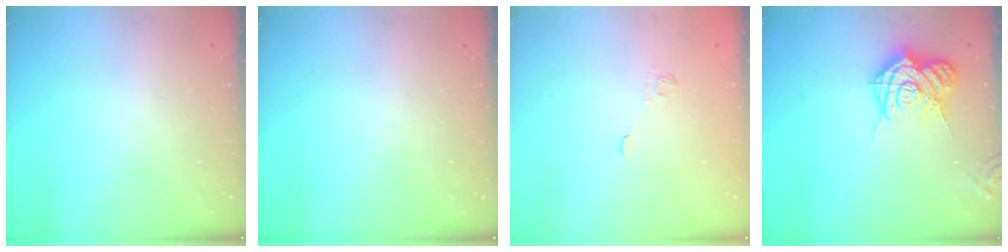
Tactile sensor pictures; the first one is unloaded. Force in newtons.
{"total": 0.0}
{"total": 2.2, "press": 1.8, "slide": 1.3}
{"total": 16.0, "press": 15.9, "slide": 1.5}